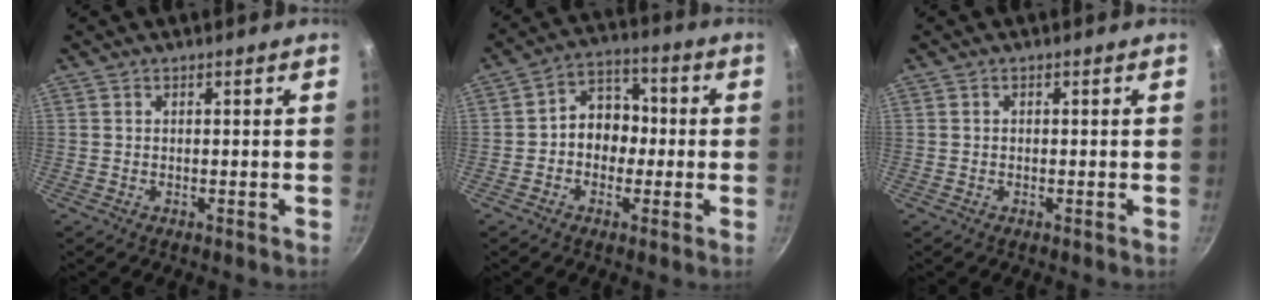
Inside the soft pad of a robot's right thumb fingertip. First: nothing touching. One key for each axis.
{"total": 8.5, "fx": -0.8, "fy": 6.9, "fz": 4.9, "tx": -0.024, "ty": 0.030, "tz": -0.028}
{"total": 0.0}